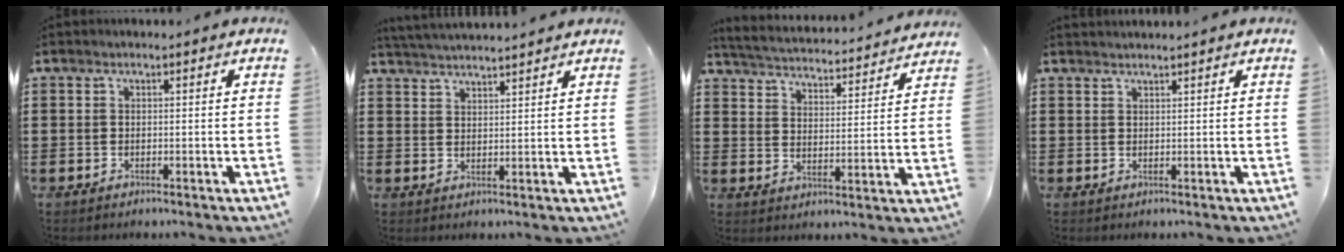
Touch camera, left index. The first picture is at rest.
{"total": 3.2, "force": [3.2, -0.5, 0.1], "torque": [-0.013, -0.011, 0.058]}
{"total": 3.6, "force": [3.6, -0.4, 0.2], "torque": [-0.028, -0.034, 0.054]}
{"total": 1.1, "force": [1.1, -0.1, 0.1], "torque": [-0.003, -0.001, 0.022]}